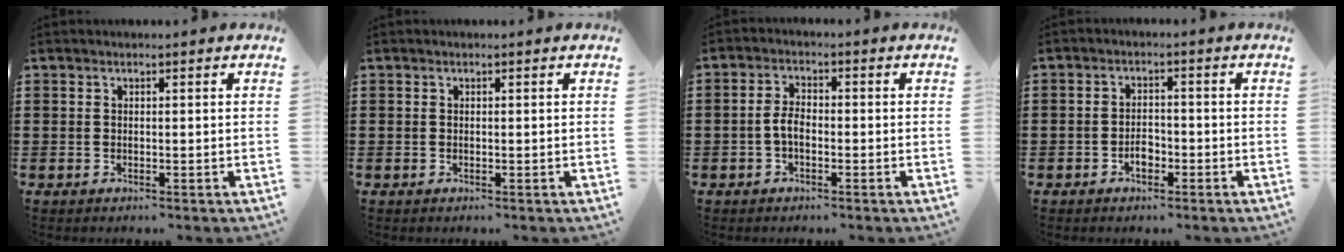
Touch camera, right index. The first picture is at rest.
{"total": 0.0}
{"total": 3.3, "force": [-1.0, 1.6, 2.7], "torque": [-0.072, -0.003, -0.027]}
{"total": 2.7, "force": [-1.3, 1.6, 1.7], "torque": [-0.035, 0.004, -0.026]}